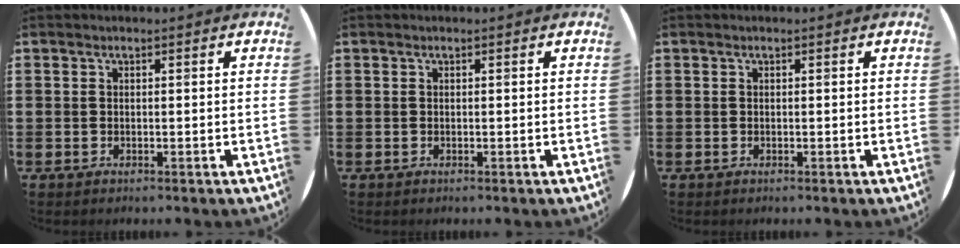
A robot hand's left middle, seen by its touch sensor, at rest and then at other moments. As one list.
[{"total": 0.0}, {"total": 0.0}]